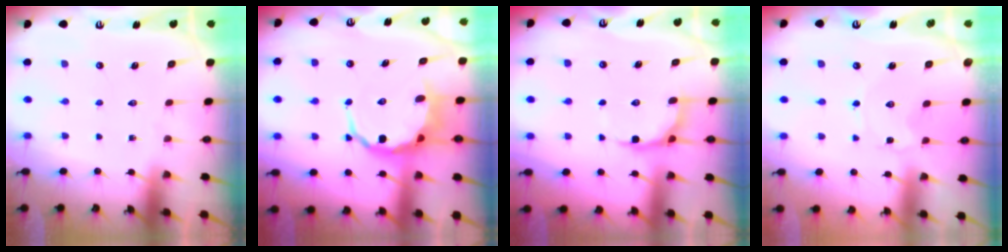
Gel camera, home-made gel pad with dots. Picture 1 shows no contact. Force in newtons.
{"total": 6.7, "press": 6.4, "slide": 1.9}
{"total": 6.1, "press": 5.4, "slide": 2.9}
{"total": 0.6, "press": 0.6, "slide": 0.1}